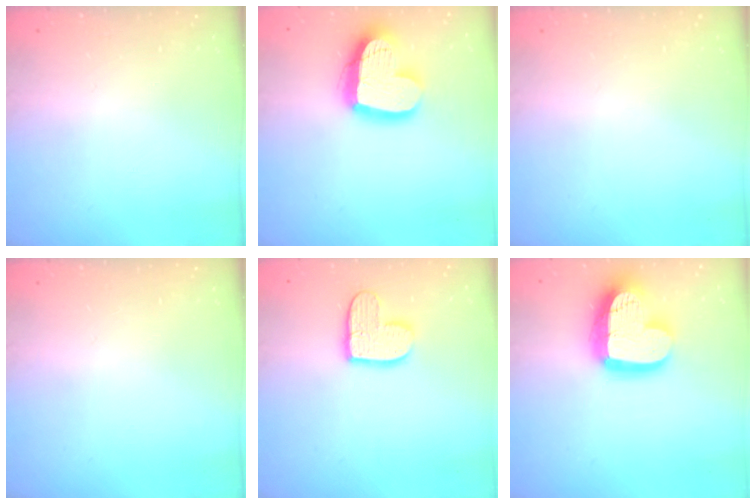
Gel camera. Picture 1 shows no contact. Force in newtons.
{"total": 18.4, "press": 18.3, "slide": 1.6}
{"total": 0.0}
{"total": 0.0}
{"total": 11.0, "press": 10.9, "slide": 0.9}
{"total": 18.7, "press": 18.6, "slide": 1.5}